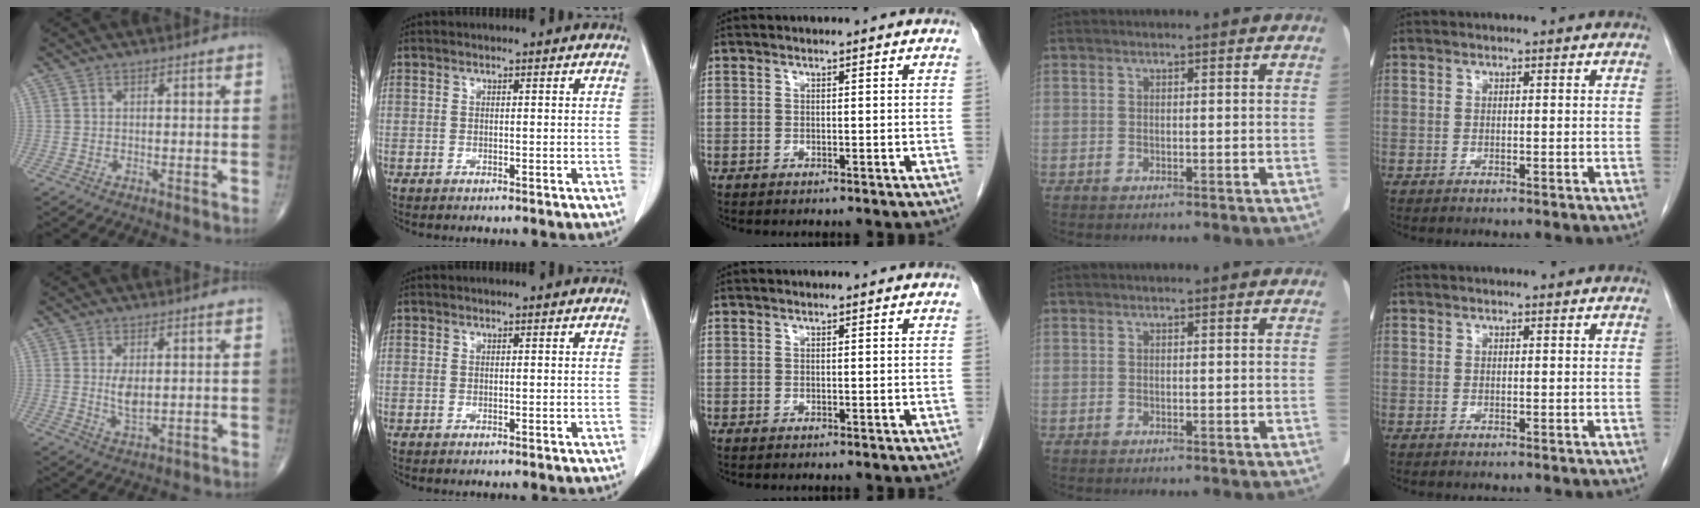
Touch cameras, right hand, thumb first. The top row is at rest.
{"thumb": {"total": 4.2, "force": [0.7, 2.0, 3.7], "torque": [-0.062, -0.013, 0.019]}}